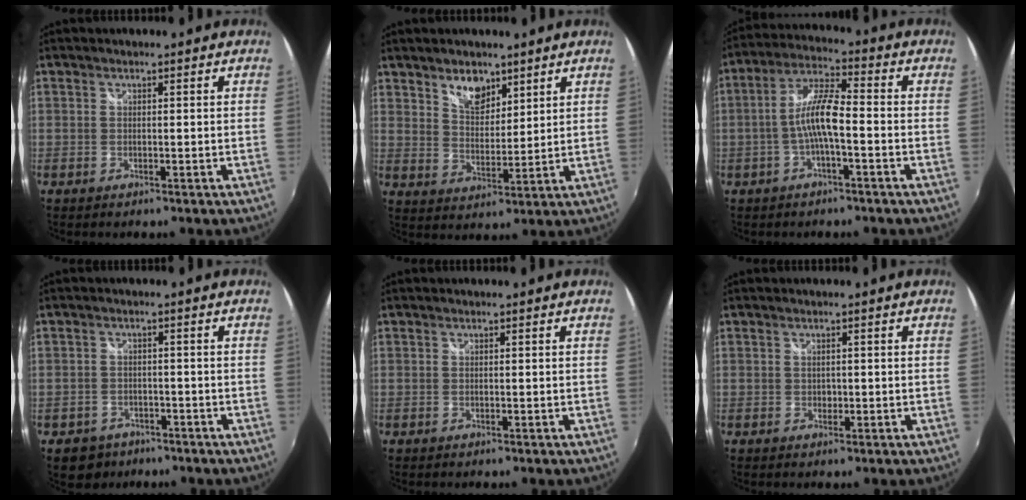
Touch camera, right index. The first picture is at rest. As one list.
[{"total": 6.7, "force": [4.7, 3.7, 3.1], "torque": [-0.041, 0.002, 0.085]}, {"total": 7.8, "force": [-2.2, 1.4, 7.4], "torque": [-0.160, 0.014, -0.040]}, {"total": 5.2, "force": [-3.3, 3.9, 0.9], "torque": [-0.035, 0.008, -0.048]}, {"total": 0.0}, {"total": 1.0, "force": [-0.1, 0.9, 0.4], "torque": [-0.003, -0.001, -0.002]}]